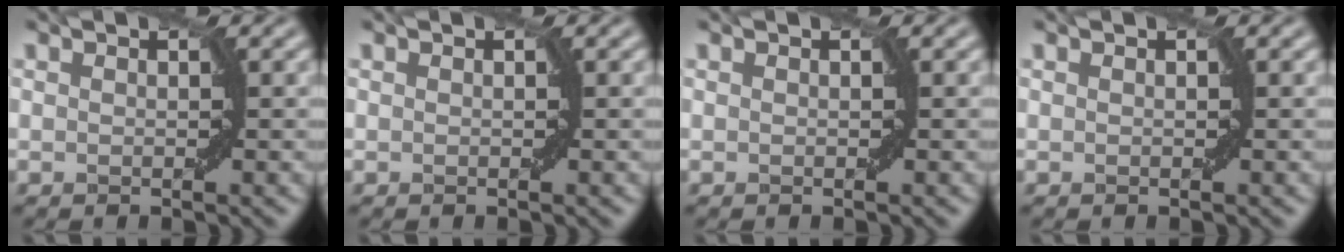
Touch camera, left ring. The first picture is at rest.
{"total": 0.0}
{"total": 0.0}
{"total": 0.0}